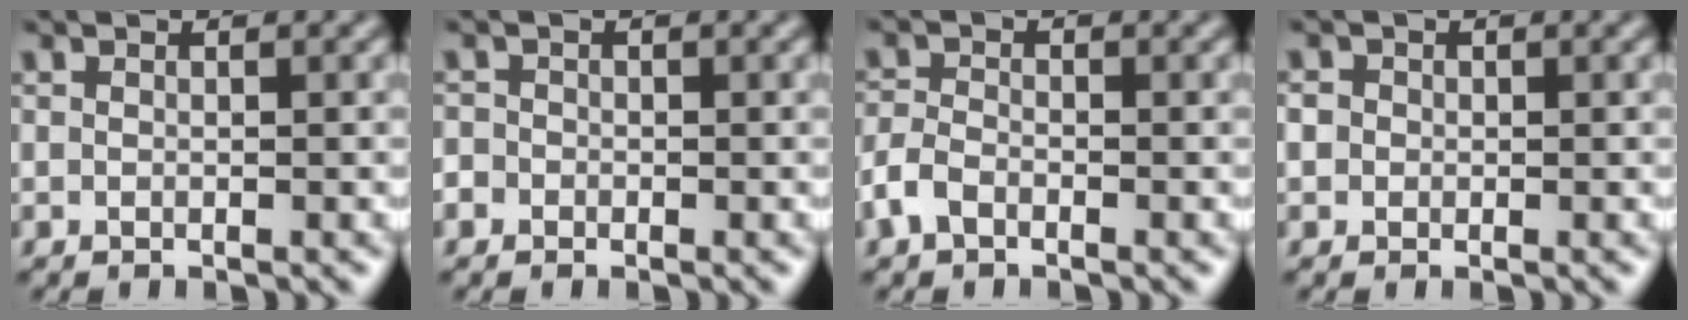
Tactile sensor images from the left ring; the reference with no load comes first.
{"total": 1.5, "force": [-0.8, 1.3, 0.3], "torque": [0.000, 0.005, -0.012]}
{"total": 2.2, "force": [-1.3, 1.3, 1.2], "torque": [-0.028, 0.003, -0.035]}
{"total": 1.7, "force": [0.1, 1.6, 0.6], "torque": [-0.005, 0.006, -0.002]}